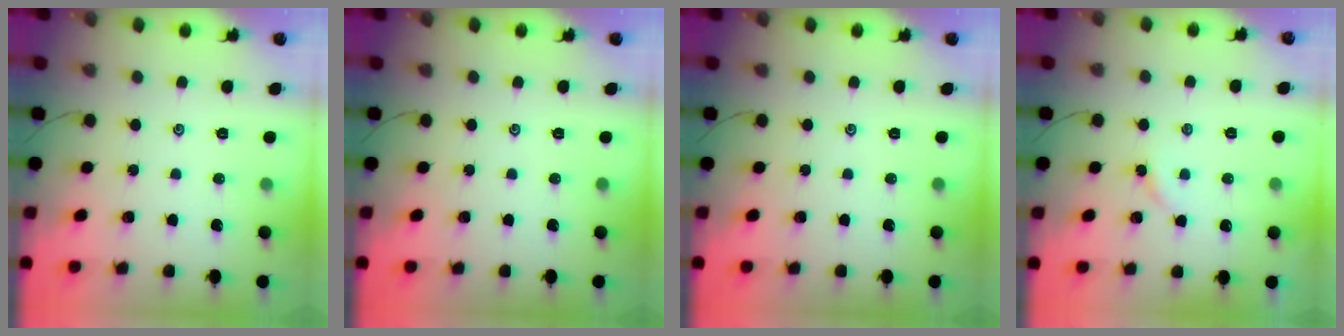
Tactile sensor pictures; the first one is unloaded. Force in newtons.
{"total": 0.0}
{"total": 0.0}
{"total": 3.2, "press": 3.1, "slide": 0.4}